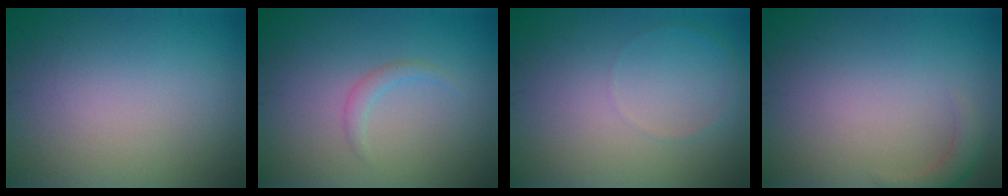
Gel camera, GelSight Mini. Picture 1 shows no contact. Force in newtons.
{"total": 1.1, "press": 1.1, "slide": 0.0}
{"total": 0.6, "press": 0.6, "slide": 0.1}
{"total": 1.6, "press": 1.6, "slide": 0.3}